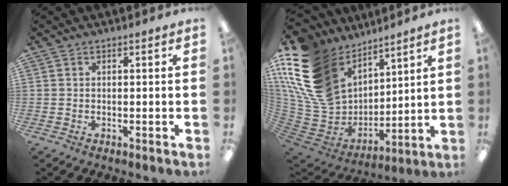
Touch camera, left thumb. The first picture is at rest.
{"total": 24.3, "force": [11.3, 16.6, 13.7], "torque": [-0.305, -0.068, 0.221]}